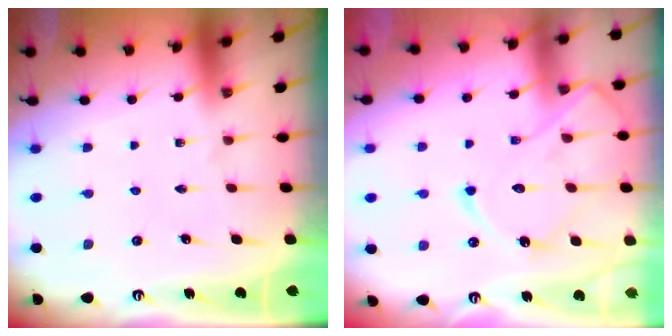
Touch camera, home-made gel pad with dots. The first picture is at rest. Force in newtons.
{"total": 14.0, "press": 13.9, "slide": 1.1}